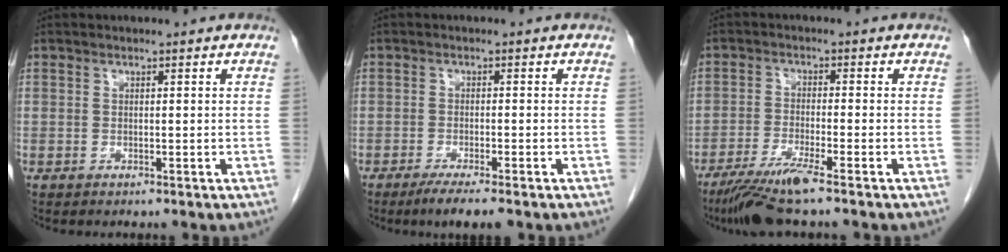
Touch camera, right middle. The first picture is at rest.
{"total": 4.5, "force": [-3.3, 0.3, 3.2], "torque": [-0.050, -0.011, -0.051]}
{"total": 7.1, "force": [-5.3, -0.6, 4.7], "torque": [-0.087, -0.025, -0.100]}